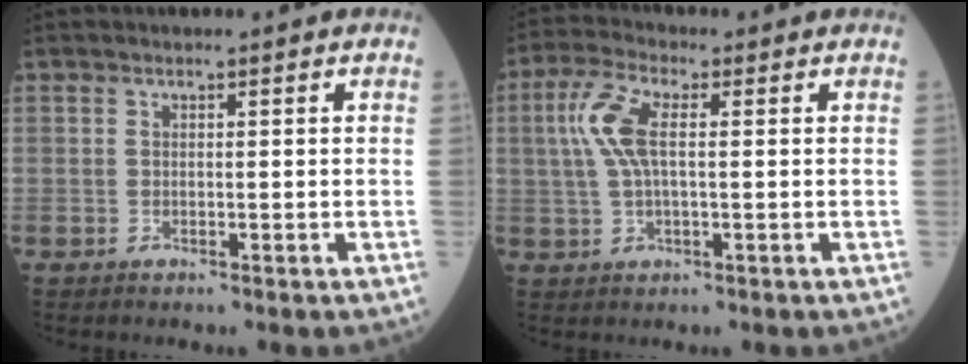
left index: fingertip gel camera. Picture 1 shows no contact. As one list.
[{"total": 6.5, "force": [0.9, 2.0, 6.2], "torque": [-0.152, 0.016, 0.017]}]